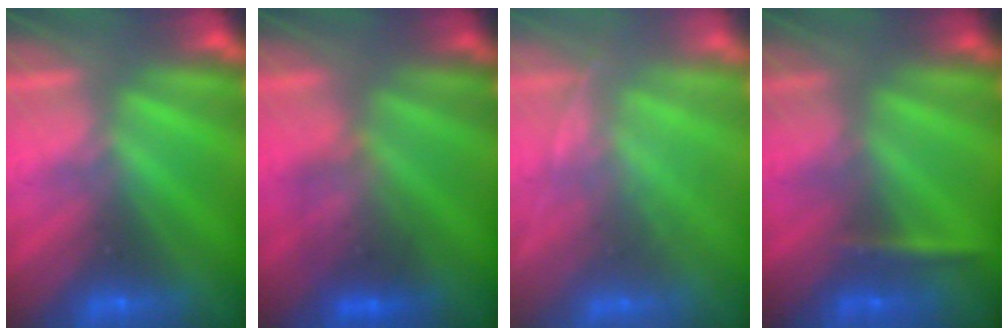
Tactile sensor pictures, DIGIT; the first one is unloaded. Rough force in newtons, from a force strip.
{"total": 2.4}
{"total": 1.9}
{"total": 2.4}